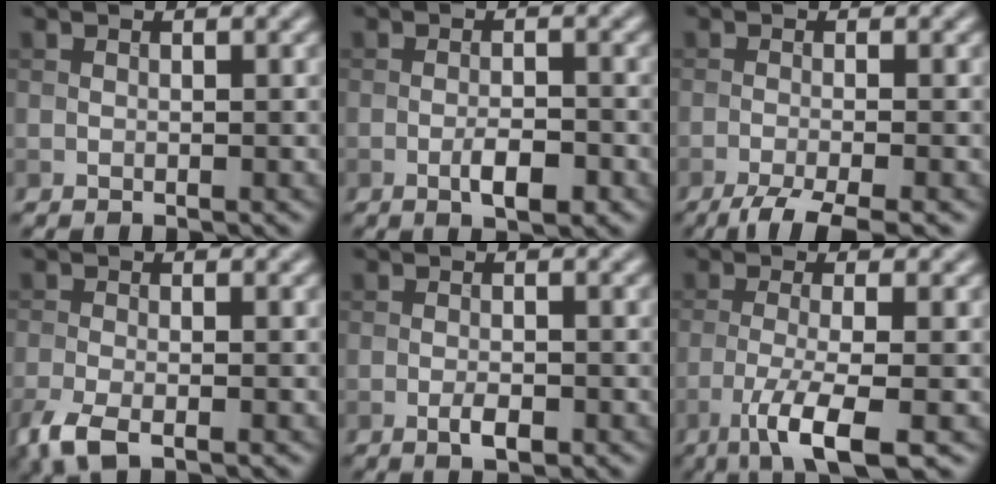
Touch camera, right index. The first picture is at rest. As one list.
[{"total": 3.1, "force": [-1.4, 0.9, 2.6], "torque": [-0.046, 0.001, -0.024]}, {"total": 4.6, "force": [-3.2, 0.8, 3.2], "torque": [-0.048, 0.000, -0.064]}, {"total": 3.6, "force": [-2.3, 1.2, 2.6], "torque": [-0.061, -0.013, -0.050]}, {"total": 1.9, "force": [-0.9, 0.7, 1.5], "torque": [-0.028, 0.000, -0.017]}, {"total": 6.0, "force": [-2.9, 1.2, 5.1], "torque": [-0.088, 0.001, -0.059]}]